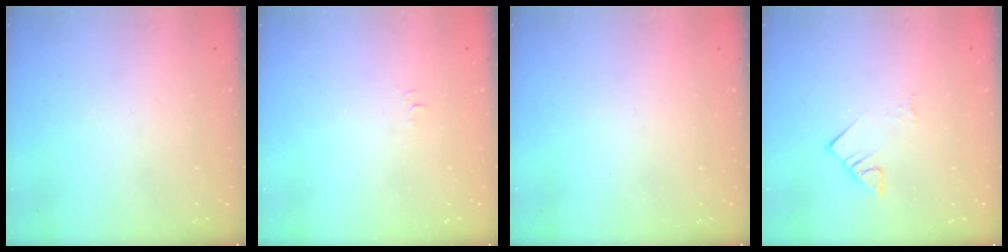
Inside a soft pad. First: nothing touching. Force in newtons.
{"total": 3.9, "press": 3.8, "slide": 0.3}
{"total": 0.0}
{"total": 3.8, "press": 3.7, "slide": 0.6}